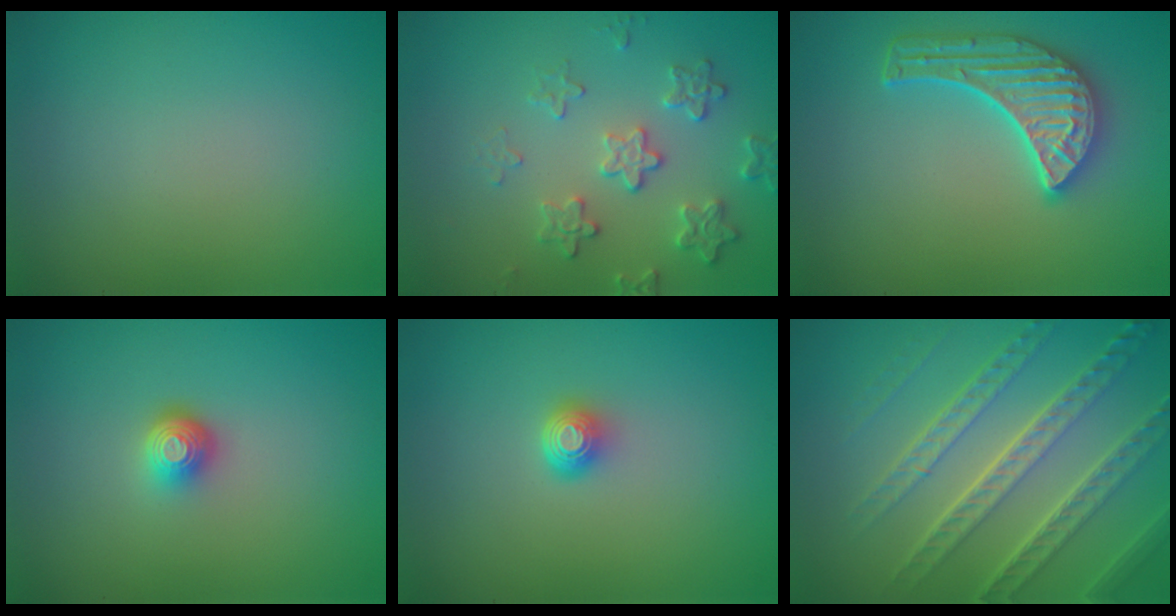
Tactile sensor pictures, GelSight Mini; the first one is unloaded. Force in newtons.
{"total": 3.1, "press": 3.0, "slide": 0.6}
{"total": 5.4, "press": 4.5, "slide": 3.0}
{"total": 2.1, "press": 1.5, "slide": 1.5}
{"total": 1.6, "press": 1.3, "slide": 1.1}
{"total": 7.1, "press": 5.0, "slide": 5.0}